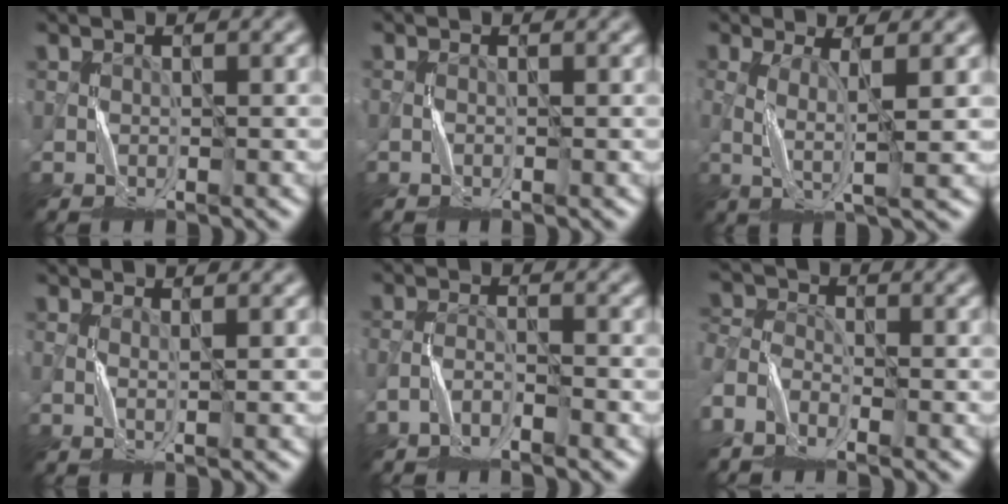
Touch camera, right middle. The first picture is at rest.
{"total": 0.6, "force": [-0.5, -0.2, -0.2], "torque": [0.006, 0.003, -0.011]}
{"total": 2.6, "force": [-0.2, 0.2, 2.6], "torque": [-0.062, 0.004, 0.001]}
{"total": 0.0}
{"total": 2.0, "force": [-2.0, 0.0, 0.3], "torque": [-0.010, 0.008, -0.044]}
{"total": 4.6, "force": [-3.7, 2.1, 1.9], "torque": [-0.047, -0.004, -0.077]}